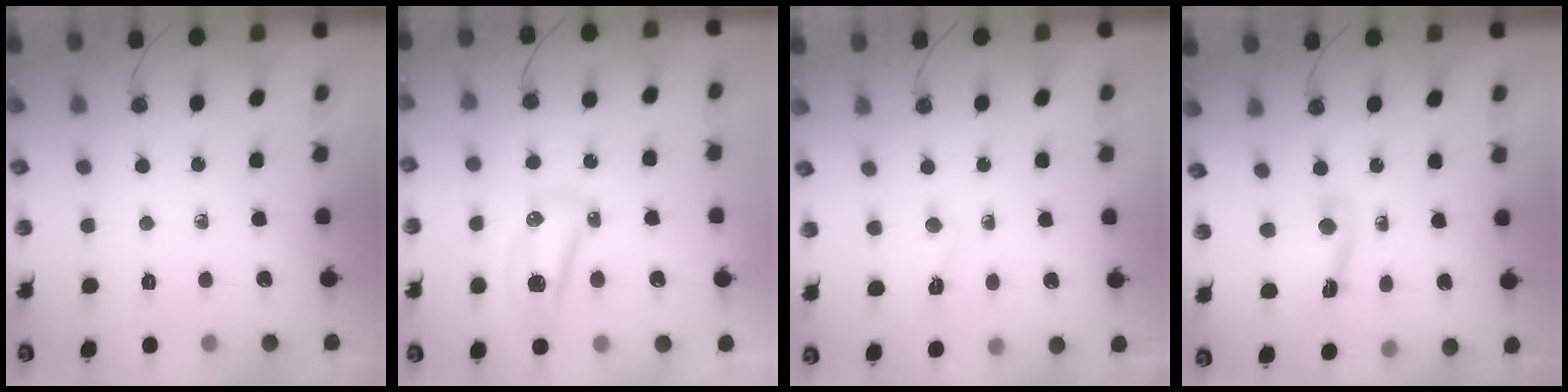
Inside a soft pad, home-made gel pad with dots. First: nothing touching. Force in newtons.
{"total": 8.2, "press": 8.2, "slide": 0.6}
{"total": 2.7, "press": 2.7, "slide": 0.5}
{"total": 8.5, "press": 4.8, "slide": 7.0}